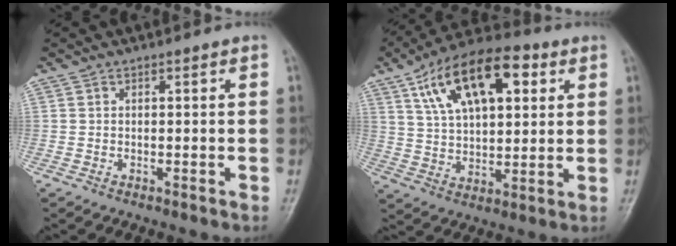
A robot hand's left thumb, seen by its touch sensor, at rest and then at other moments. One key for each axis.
{"total": 18.7, "fx": 7.7, "fy": 9.3, "fz": 14.3, "tx": -0.209, "ty": -0.002, "tz": 0.129}